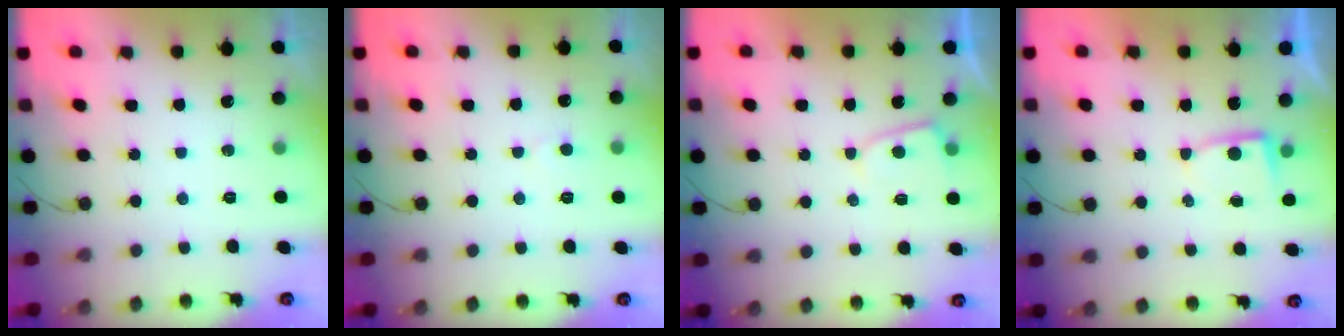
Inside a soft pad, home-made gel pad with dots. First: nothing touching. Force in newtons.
{"total": 3.3, "press": 3.3, "slide": 0.3}
{"total": 3.0, "press": 2.9, "slide": 0.3}
{"total": 2.9, "press": 2.9, "slide": 0.4}